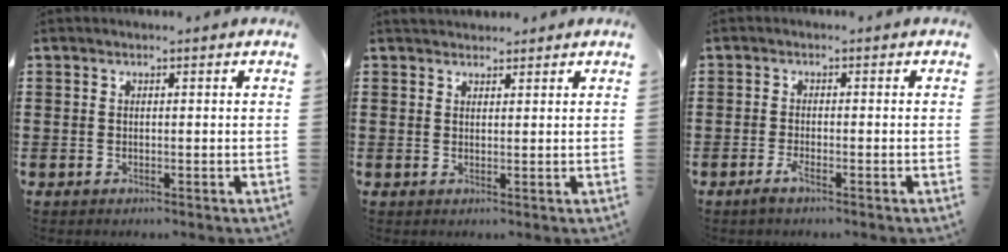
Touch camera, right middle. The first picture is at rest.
{"total": 1.7, "force": [1.6, 0.6, -0.1], "torque": [0.006, 0.002, 0.030]}
{"total": 2.0, "force": [-1.2, 0.2, 1.7], "torque": [-0.036, -0.004, -0.023]}